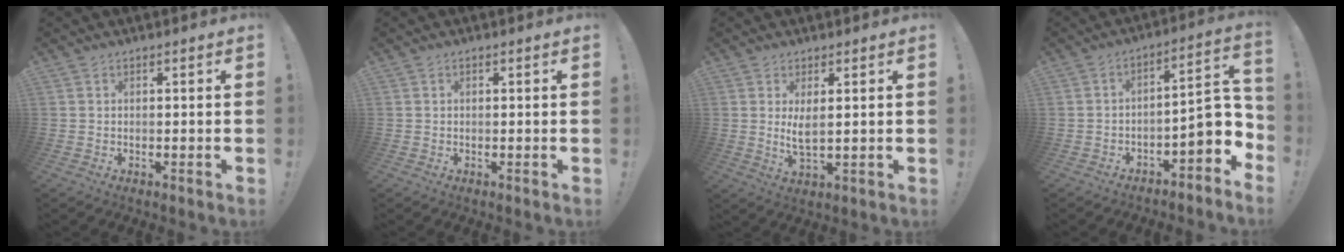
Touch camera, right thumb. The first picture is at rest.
{"total": 0.0}
{"total": 5.1, "force": [1.5, 1.4, 4.7], "torque": [-0.073, -0.020, 0.024]}
{"total": 10.0, "force": [-2.0, 4.4, 8.7], "torque": [-0.104, 0.002, -0.033]}